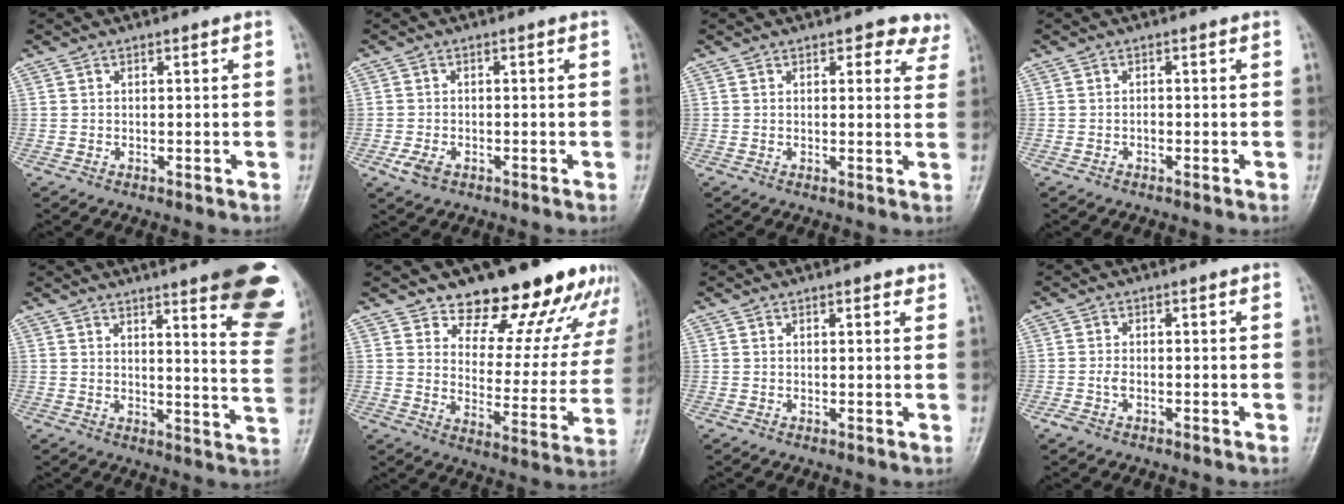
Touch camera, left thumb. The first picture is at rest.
{"total": 3.0, "force": [-1.5, 2.0, 1.6], "torque": [-0.034, 0.001, -0.027]}
{"total": 4.7, "force": [3.3, 2.7, 2.1], "torque": [0.013, -0.014, 0.024]}
{"total": 0.7, "force": [-0.5, 0.5, 0.3], "torque": [-0.005, 0.005, -0.010]}
{"total": 19.9, "force": [12.2, 3.7, 15.3], "torque": [-0.163, -0.059, 0.138]}
{"total": 19.6, "force": [15.5, 8.1, 8.8], "torque": [-0.057, -0.101, 0.199]}
{"total": 1.4, "force": [0.9, 0.6, 0.9], "torque": [-0.007, -0.002, 0.008]}
{"total": 2.0, "force": [-1.0, 1.1, 1.4], "torque": [-0.043, 0.005, -0.023]}